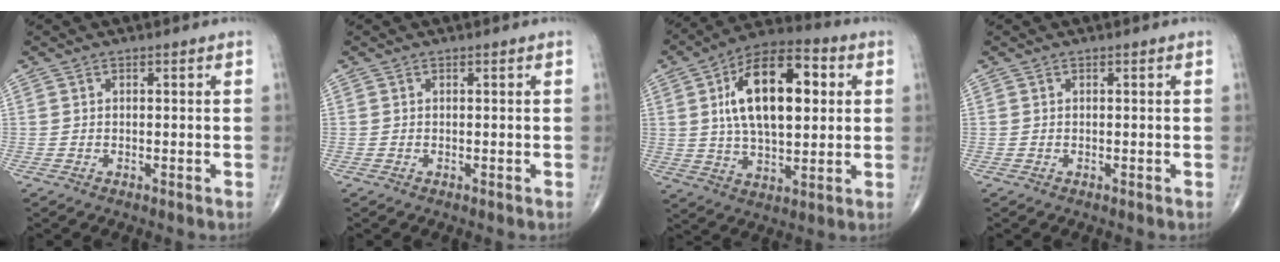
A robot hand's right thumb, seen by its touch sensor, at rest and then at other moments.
{"total": 0.0}
{"total": 19.6, "force": [4.1, 9.8, 16.5], "torque": [-0.253, 0.011, 0.064]}
{"total": 0.0}